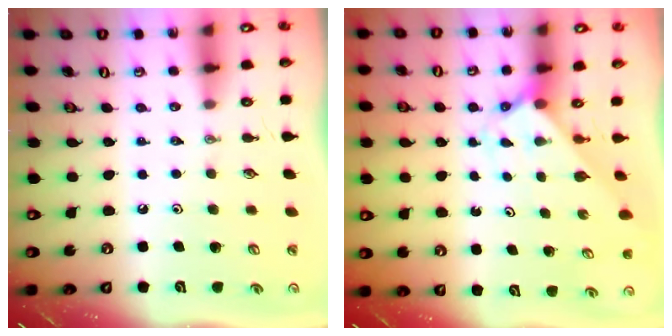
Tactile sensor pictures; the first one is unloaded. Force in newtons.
{"total": 1.9, "press": 1.9, "slide": 0.2}